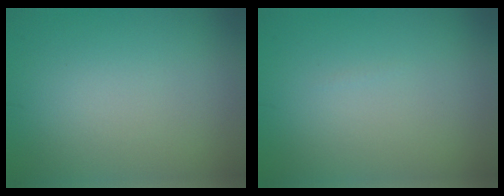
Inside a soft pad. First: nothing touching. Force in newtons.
{"total": 0.0}